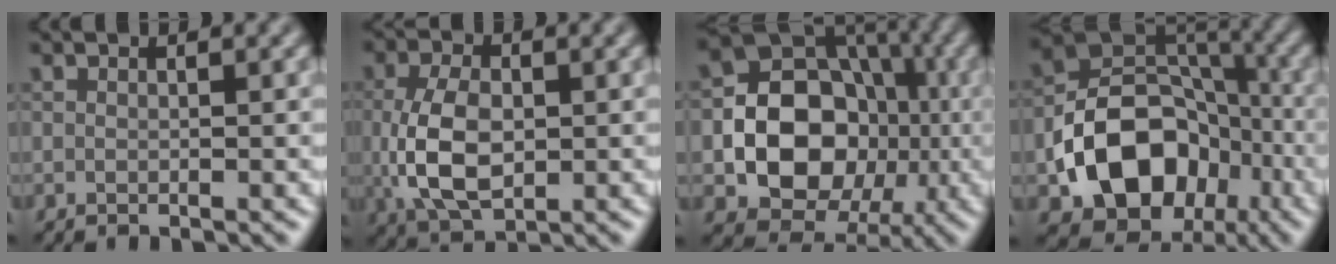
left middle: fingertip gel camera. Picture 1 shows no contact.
{"total": 6.3, "force": [-0.3, 3.9, 4.9], "torque": [-0.114, -0.006, -0.005]}
{"total": 11.4, "force": [-1.7, 9.3, 6.4], "torque": [-0.068, 0.000, -0.048]}
{"total": 11.3, "force": [-4.0, 8.3, 6.6], "torque": [-0.099, 0.000, -0.075]}